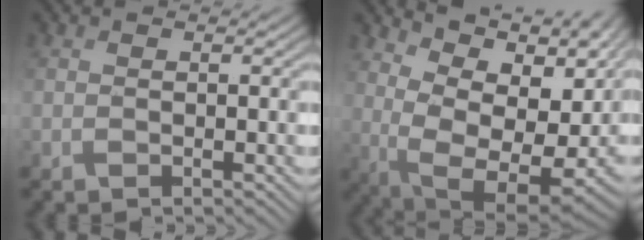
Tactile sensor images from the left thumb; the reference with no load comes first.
{"total": 15.6, "force": [3.8, 8.0, 12.9], "torque": [-0.186, 0.008, 0.098]}